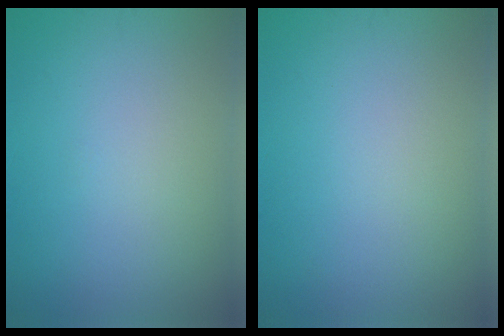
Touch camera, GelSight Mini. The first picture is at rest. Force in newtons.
{"total": 0.0}